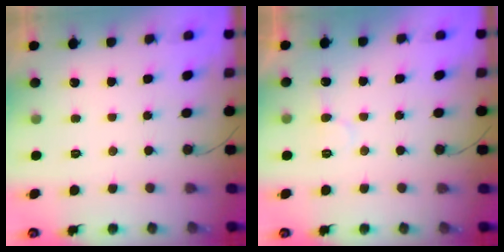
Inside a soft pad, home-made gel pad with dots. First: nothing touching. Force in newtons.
{"total": 6.0, "press": 6.0, "slide": 0.4}